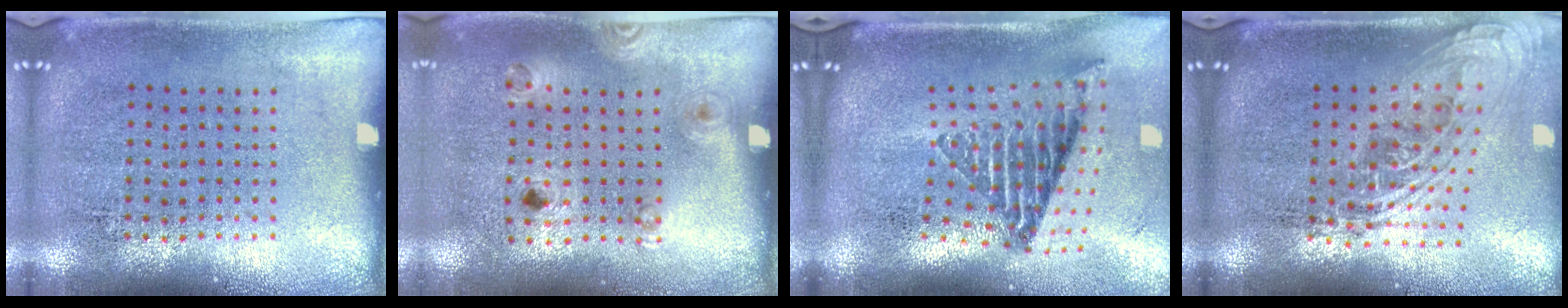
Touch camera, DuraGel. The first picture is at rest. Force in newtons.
{"total": 1.3, "press": 0.9, "slide": 1.0}
{"total": 2.4, "press": 1.6, "slide": 1.8}
{"total": 2.2, "press": 1.7, "slide": 1.5}